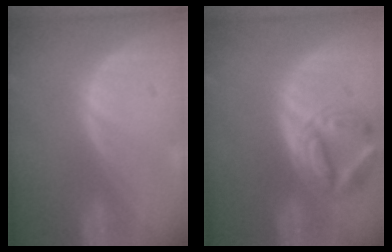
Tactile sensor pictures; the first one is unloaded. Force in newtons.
{"total": 6.8, "press": 6.3, "slide": 2.6}